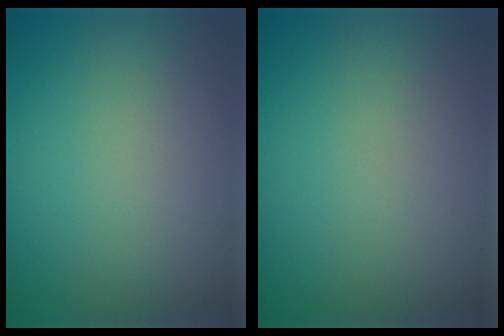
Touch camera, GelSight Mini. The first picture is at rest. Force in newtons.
{"total": 0.0}